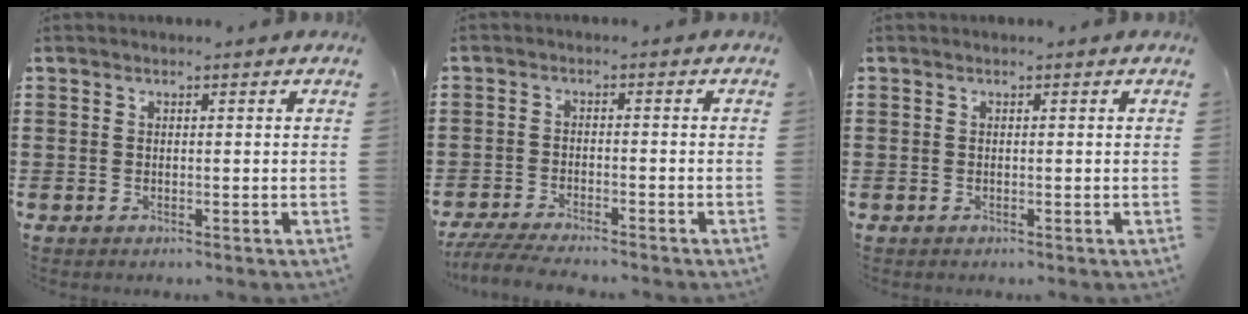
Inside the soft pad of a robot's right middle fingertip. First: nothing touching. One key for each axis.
{"total": 4.6, "fx": -4.4, "fy": 0.3, "fz": 1.3, "tx": -0.033, "ty": -0.011, "tz": -0.092}
{"total": 0.0}